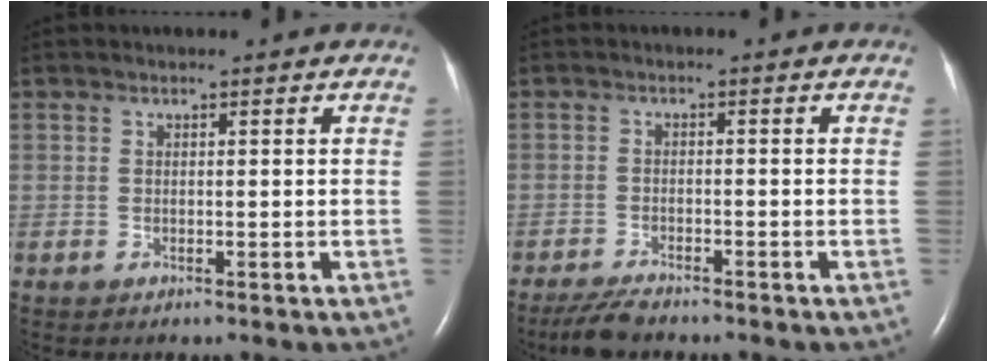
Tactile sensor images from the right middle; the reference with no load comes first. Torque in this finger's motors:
{"motor_torque": [0.26, -0.25, -0.01, 0.00]}